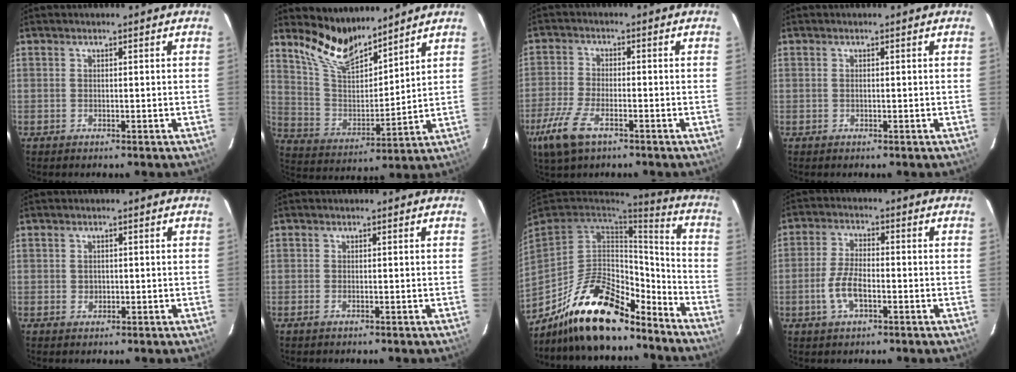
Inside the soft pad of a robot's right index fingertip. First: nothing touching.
{"total": 12.1, "force": [10.3, 3.4, 5.2], "torque": [-0.112, -0.006, 0.204]}
{"total": 9.5, "force": [-5.5, 4.0, 6.7], "torque": [-0.170, -0.018, -0.110]}
{"total": 0.0}
{"total": 1.3, "force": [-0.1, 1.3, 0.3], "torque": [-0.002, 0.000, -0.001]}
{"total": 0.8, "force": [-0.5, 0.4, 0.5], "torque": [-0.010, -0.002, -0.012]}
{"total": 22.0, "force": [-16.5, 8.2, 12.1], "torque": [-0.233, 0.011, -0.267]}
{"total": 6.6, "force": [-2.4, 2.9, 5.4], "torque": [-0.117, 0.001, -0.046]}